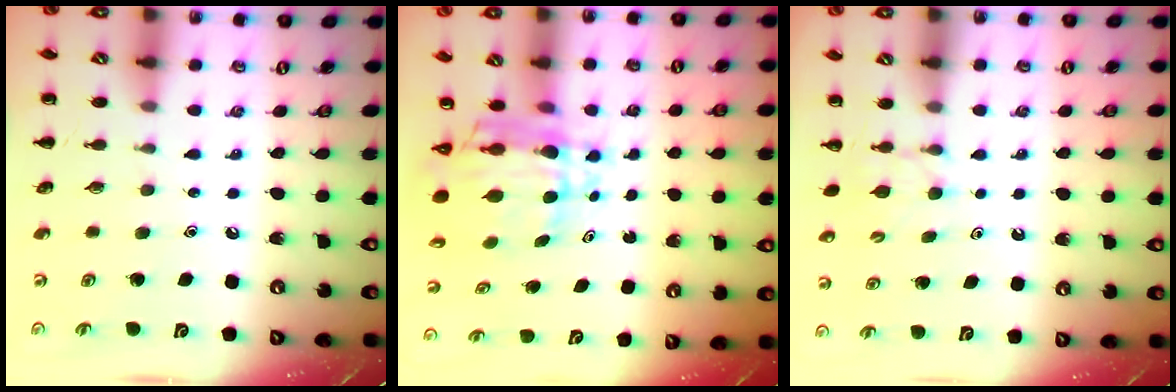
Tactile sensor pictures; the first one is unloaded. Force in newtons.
{"total": 7.1, "press": 6.5, "slide": 2.9}
{"total": 2.6, "press": 2.4, "slide": 1.1}